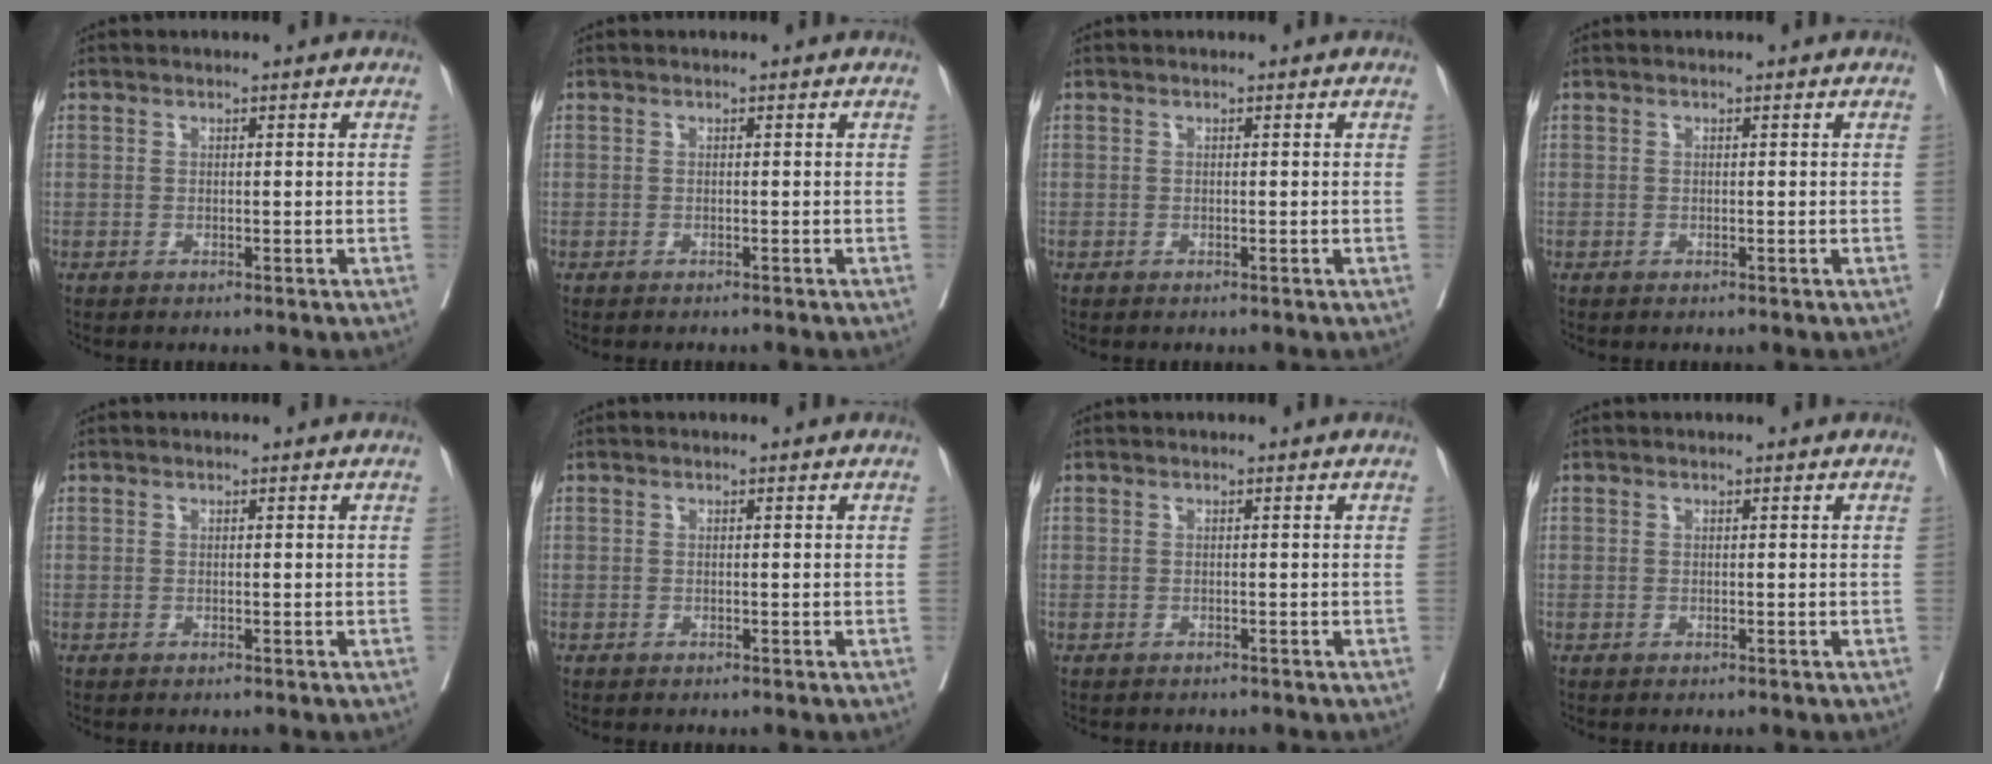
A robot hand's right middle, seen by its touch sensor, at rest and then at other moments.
{"total": 1.4, "force": [-1.3, 0.1, 0.4], "torque": [-0.006, -0.001, -0.017]}
{"total": 0.0}
{"total": 0.0}
{"total": 0.0}
{"total": 0.0}
{"total": 2.0, "force": [-1.8, 0.7, 0.4], "torque": [-0.019, -0.006, -0.025]}
{"total": 0.0}